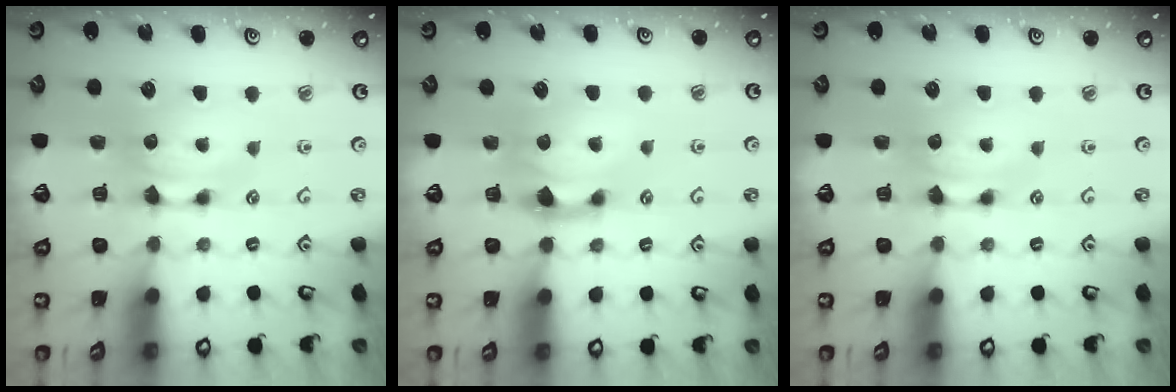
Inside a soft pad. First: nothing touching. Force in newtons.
{"total": 1.2, "press": 0.5, "slide": 1.1}
{"total": 0.0}